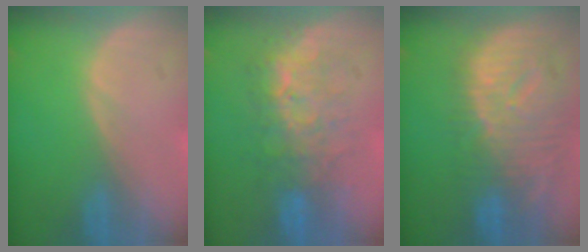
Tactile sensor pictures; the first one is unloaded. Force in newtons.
{"total": 7.7, "press": 7.6, "slide": 1.4}
{"total": 12.4, "press": 10.7, "slide": 6.3}